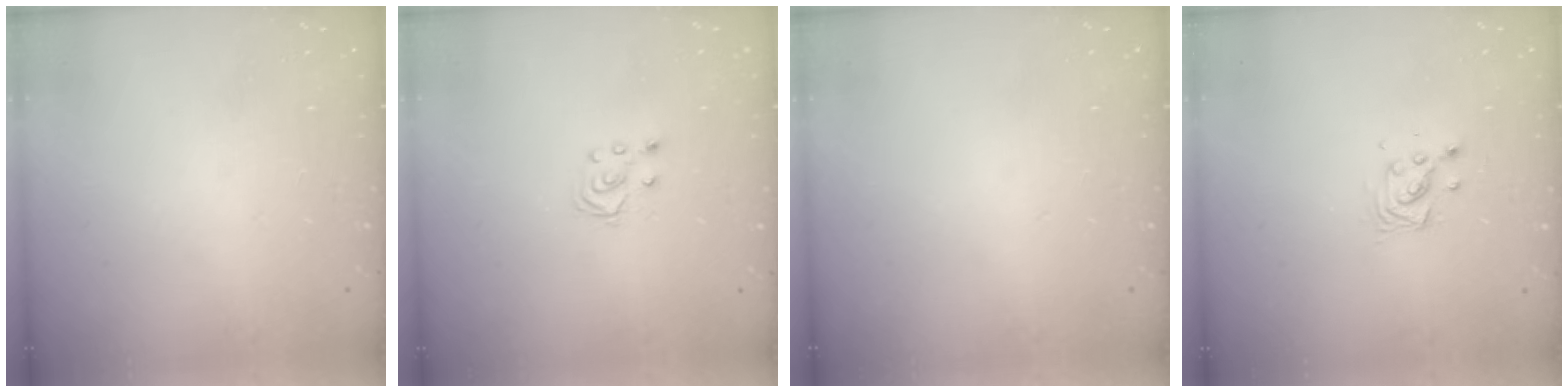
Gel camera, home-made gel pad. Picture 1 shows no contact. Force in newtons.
{"total": 3.1, "press": 3.1, "slide": 0.2}
{"total": 0.0}
{"total": 4.6, "press": 4.6, "slide": 0.2}